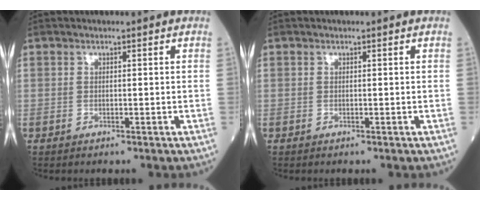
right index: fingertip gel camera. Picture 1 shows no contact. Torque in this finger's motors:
{"motor_torque": [0.02, 0.01, 0.00, 0.01]}